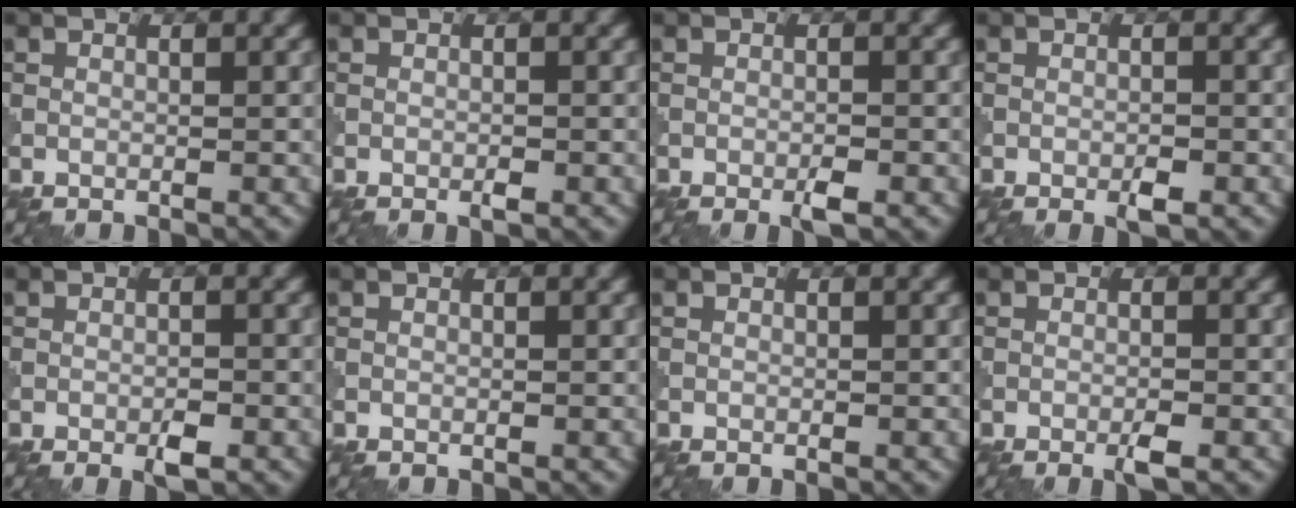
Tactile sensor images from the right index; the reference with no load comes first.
{"total": 0.7, "force": [-0.4, 0.2, 0.6], "torque": [-0.013, 0.000, -0.007]}
{"total": 1.6, "force": [-0.9, 0.2, 1.3], "torque": [-0.020, 0.000, -0.016]}
{"total": 1.4, "force": [-0.7, 0.4, 1.2], "torque": [-0.020, -0.001, -0.013]}
{"total": 1.7, "force": [-0.9, 0.4, 1.4], "torque": [-0.023, 0.000, -0.016]}
{"total": 0.0}
{"total": 0.0}
{"total": 1.6, "force": [-0.9, 0.1, 1.3], "torque": [-0.021, 0.000, -0.017]}